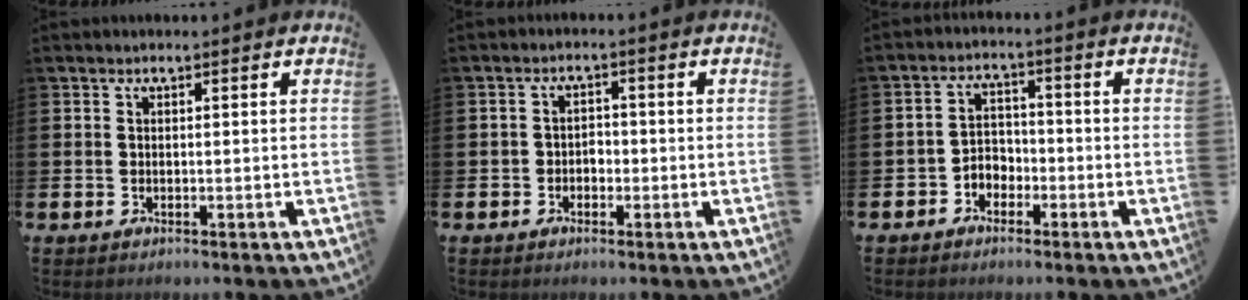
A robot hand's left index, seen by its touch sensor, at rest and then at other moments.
{"total": 1.8, "force": [-1.1, 1.4, 0.5], "torque": [-0.008, 0.004, -0.027]}
{"total": 2.9, "force": [-2.0, 2.0, 0.5], "torque": [-0.019, 0.006, -0.047]}